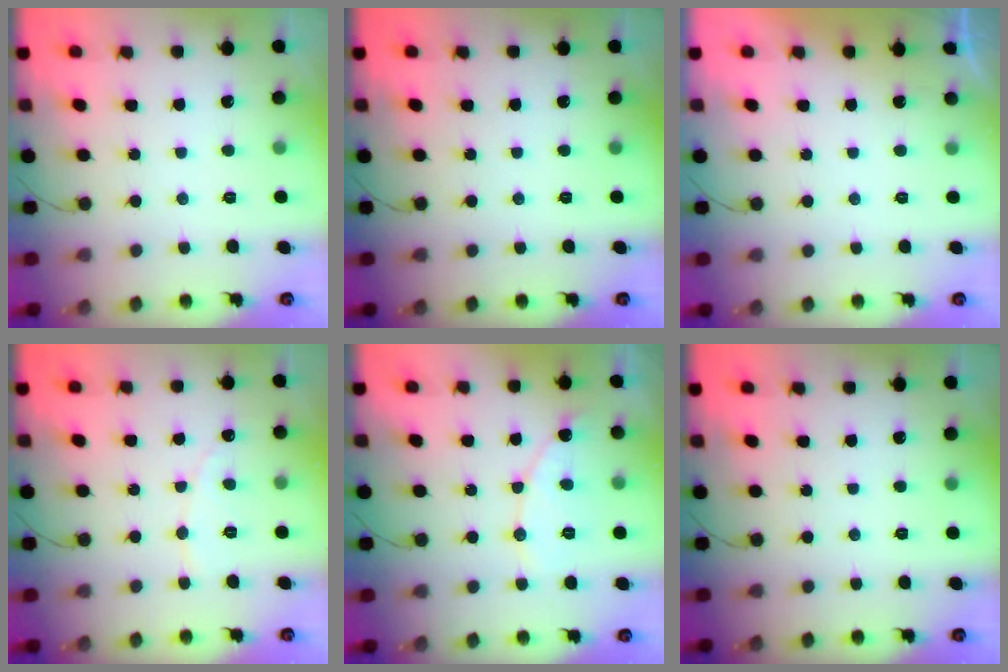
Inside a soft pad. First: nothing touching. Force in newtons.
{"total": 0.0}
{"total": 0.8, "press": 0.8, "slide": 0.1}
{"total": 2.9, "press": 2.9, "slide": 0.3}
{"total": 7.8, "press": 7.8, "slide": 0.5}
{"total": 0.0}